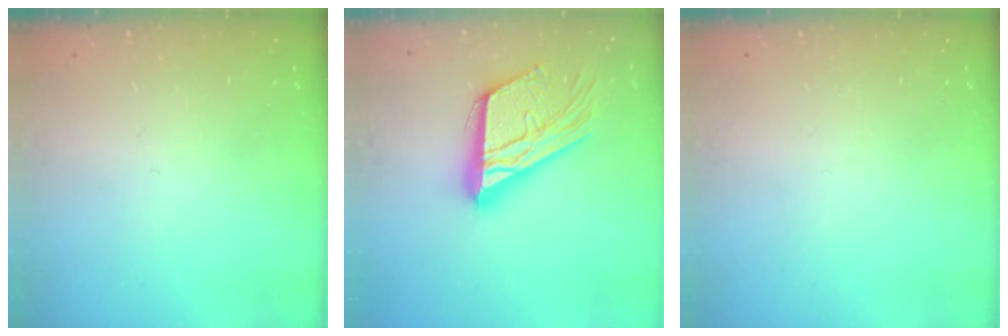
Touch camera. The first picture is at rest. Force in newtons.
{"total": 19.3, "press": 19.2, "slide": 1.8}
{"total": 0.0}